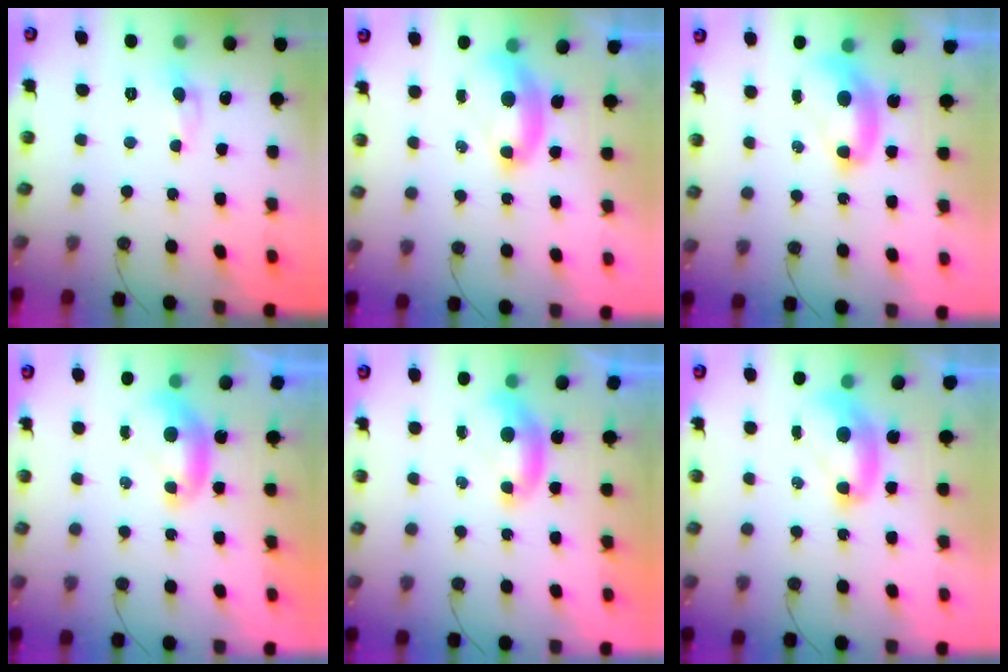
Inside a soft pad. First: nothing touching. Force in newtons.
{"total": 2.6, "press": 2.5, "slide": 0.6}
{"total": 2.7, "press": 2.7, "slide": 0.1}
{"total": 0.0}
{"total": 0.6, "press": 0.0, "slide": 0.6}
{"total": 2.0, "press": 2.0, "slide": 0.2}